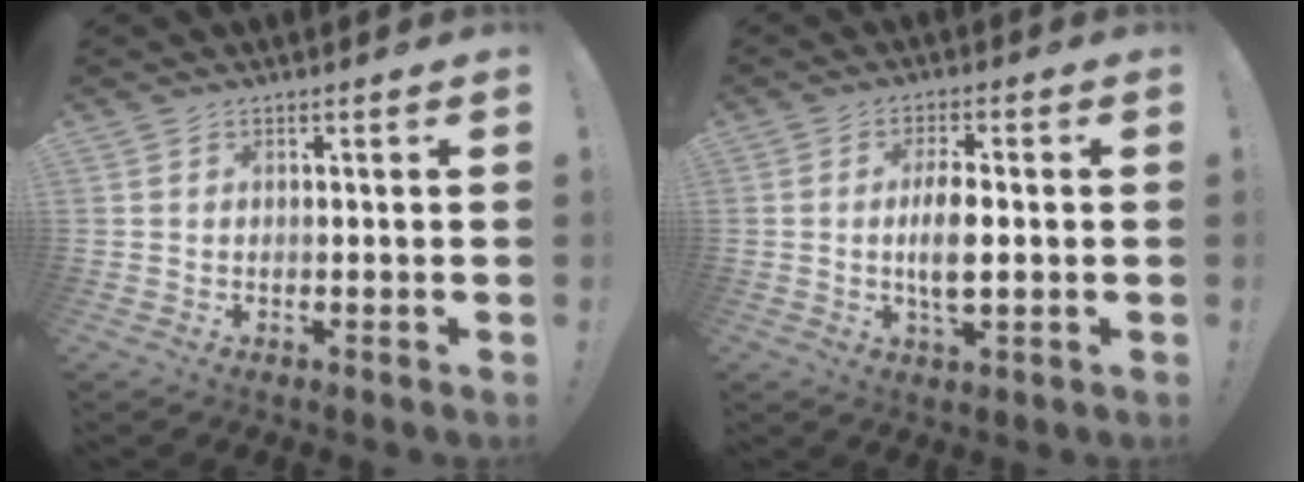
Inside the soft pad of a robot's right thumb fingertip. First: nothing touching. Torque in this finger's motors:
{"motor_torque": [0.87, 1.21, 0.85, -0.22, 0.34]}